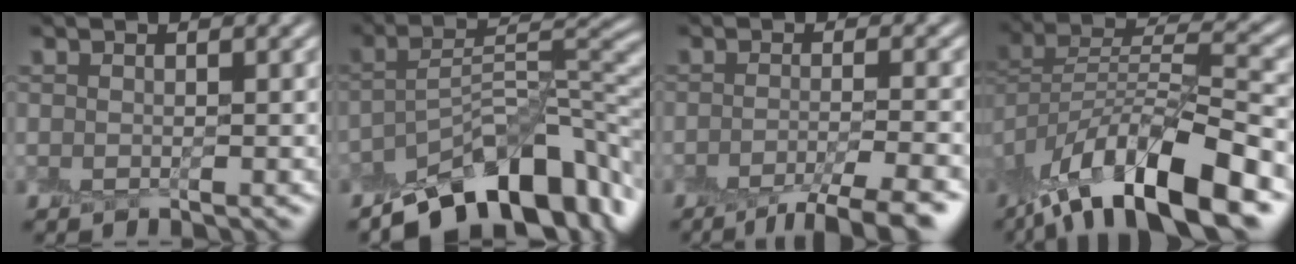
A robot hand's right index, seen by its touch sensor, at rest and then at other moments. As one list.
[{"total": 10.4, "force": [-6.8, 3.7, 6.9], "torque": [-0.090, 0.009, -0.129]}, {"total": 5.6, "force": [-3.7, 1.1, 4.1], "torque": [-0.051, -0.001, -0.061]}, {"total": 12.2, "force": [-7.9, 3.6, 8.6], "torque": [-0.140, 0.009, -0.151]}]